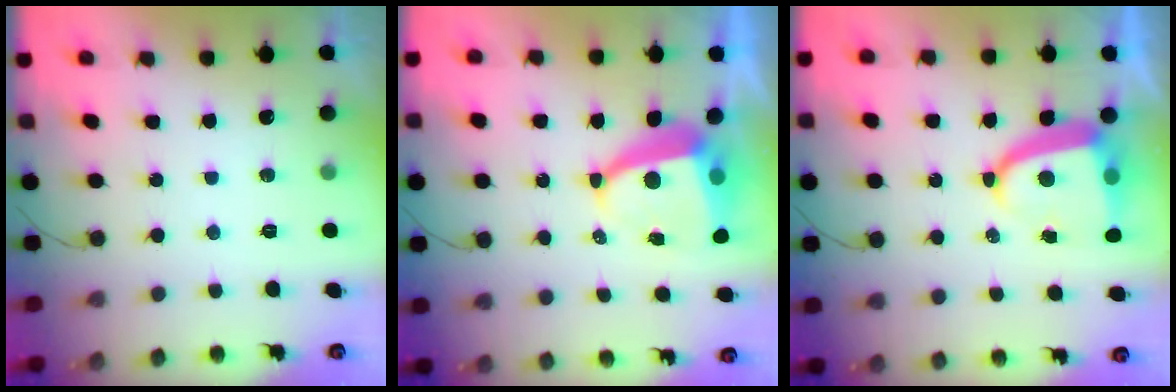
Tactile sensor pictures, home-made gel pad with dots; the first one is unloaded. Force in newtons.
{"total": 7.3, "press": 7.2, "slide": 0.8}
{"total": 9.5, "press": 9.4, "slide": 1.2}